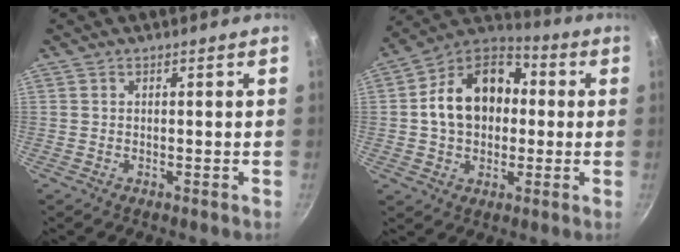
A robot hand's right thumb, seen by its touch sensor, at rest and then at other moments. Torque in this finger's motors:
{"motor_torque": [1.14, 3.44, 1.34, 0.02, 0.14]}